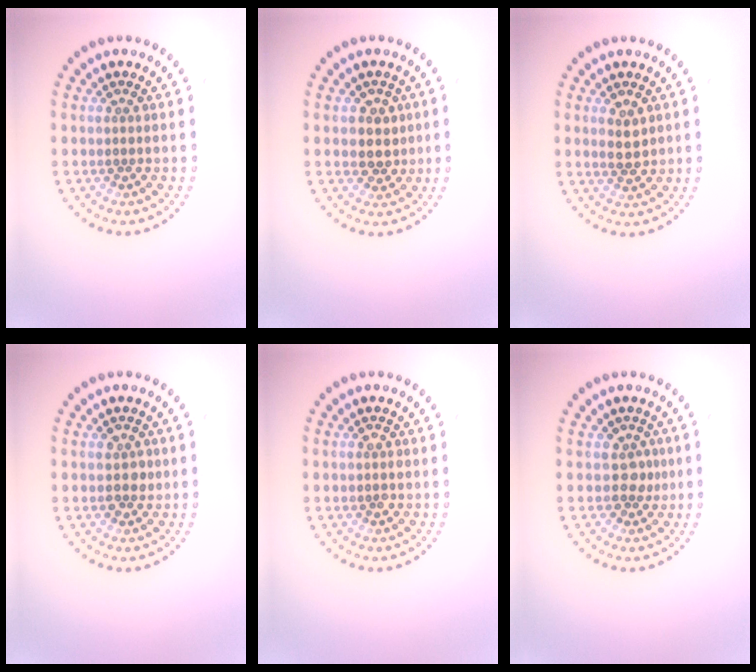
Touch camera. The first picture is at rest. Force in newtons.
{"total": 2.6, "press": 2.4, "slide": 1.0}
{"total": 2.2, "press": 2.1, "slide": 0.5}
{"total": 1.7, "press": 1.7, "slide": 0.3}
{"total": 1.2, "press": 1.1, "slide": 0.3}
{"total": 1.8, "press": 1.4, "slide": 1.2}